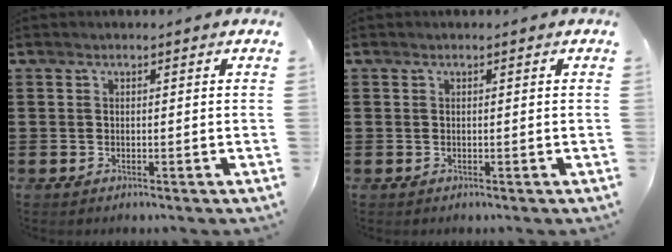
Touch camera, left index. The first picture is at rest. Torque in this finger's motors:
{"motor_torque": [0.00, 0.00, 0.00, 0.00]}